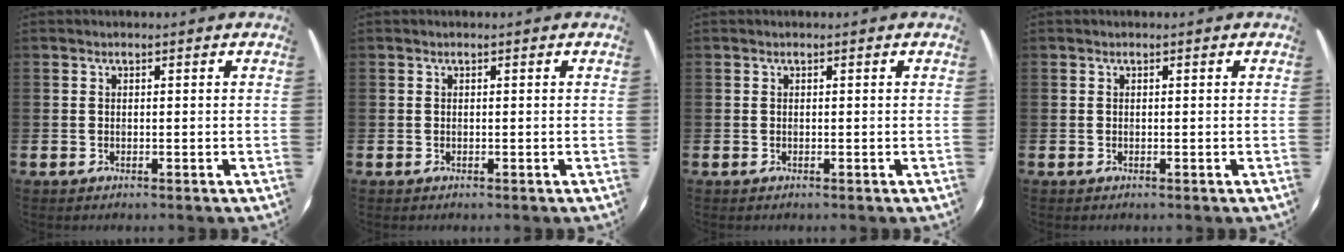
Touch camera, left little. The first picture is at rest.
{"total": 0.0}
{"total": 0.0}
{"total": 0.0}